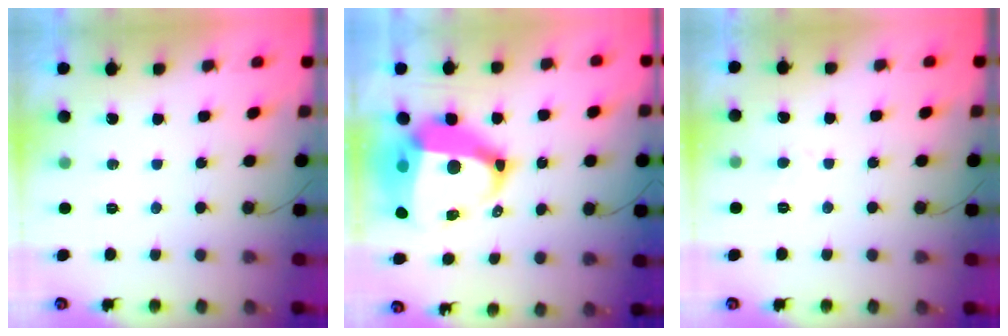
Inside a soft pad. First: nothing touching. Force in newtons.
{"total": 18.4, "press": 18.3, "slide": 2.1}
{"total": 3.7, "press": 3.7, "slide": 0.4}